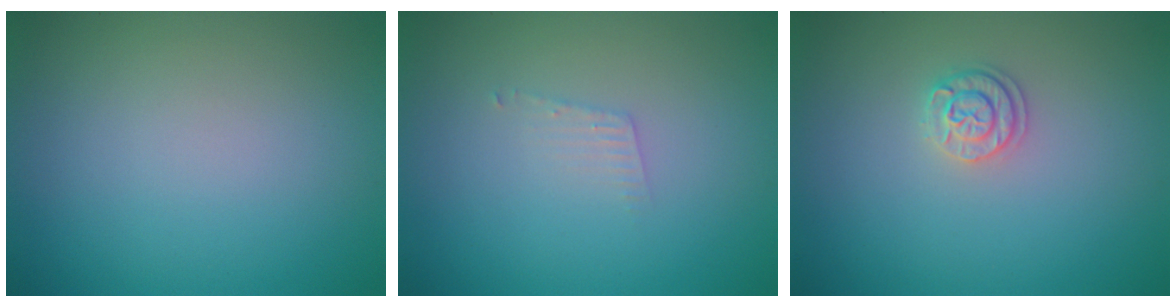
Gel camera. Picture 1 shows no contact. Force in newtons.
{"total": 0.9, "press": 0.9, "slide": 0.1}
{"total": 1.7, "press": 1.7, "slide": 0.5}